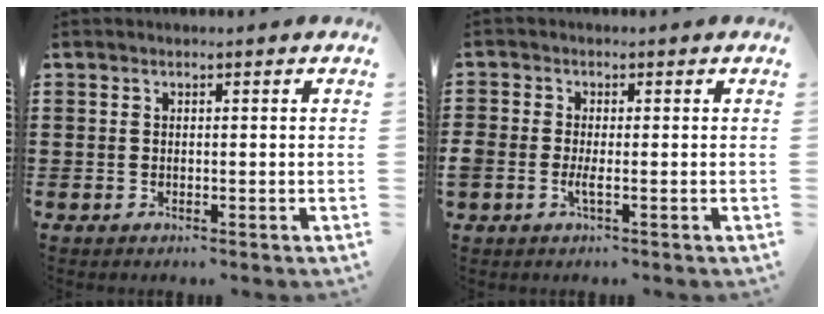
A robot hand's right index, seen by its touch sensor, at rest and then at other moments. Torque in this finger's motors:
{"motor_torque": [0.85, 0.74, 0.60, 0.19]}